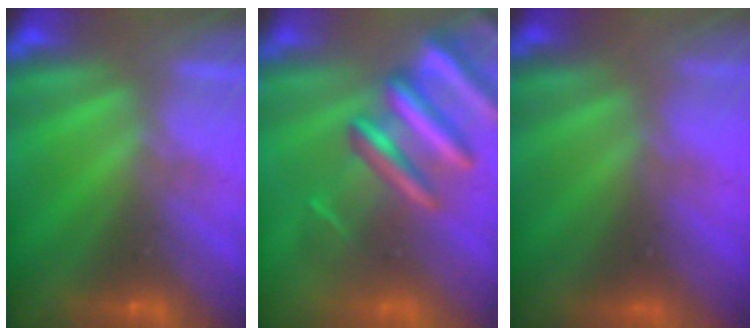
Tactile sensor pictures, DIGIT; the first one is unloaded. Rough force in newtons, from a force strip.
{"total": 9.4}
{"total": 6.0}